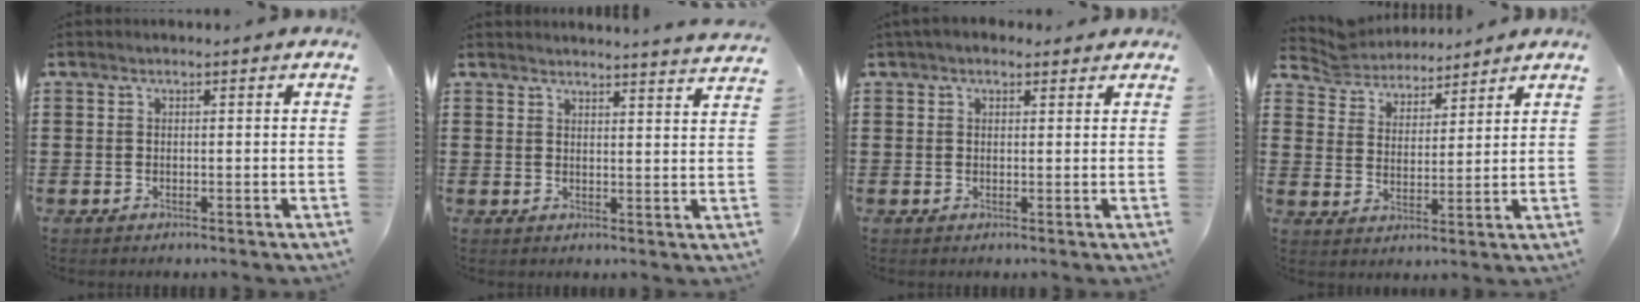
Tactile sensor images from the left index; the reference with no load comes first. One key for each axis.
{"total": 3.2, "fx": 3.1, "fy": -0.8, "fz": 0.1, "tx": -0.012, "ty": -0.017, "tz": 0.057}
{"total": 2.0, "fx": 1.4, "fy": 1.2, "fz": 0.9, "tx": -0.021, "ty": 0.009, "tz": 0.026}
{"total": 5.5, "fx": 5.3, "fy": 1.5, "fz": -0.2, "tx": -0.026, "ty": -0.027, "tz": 0.094}